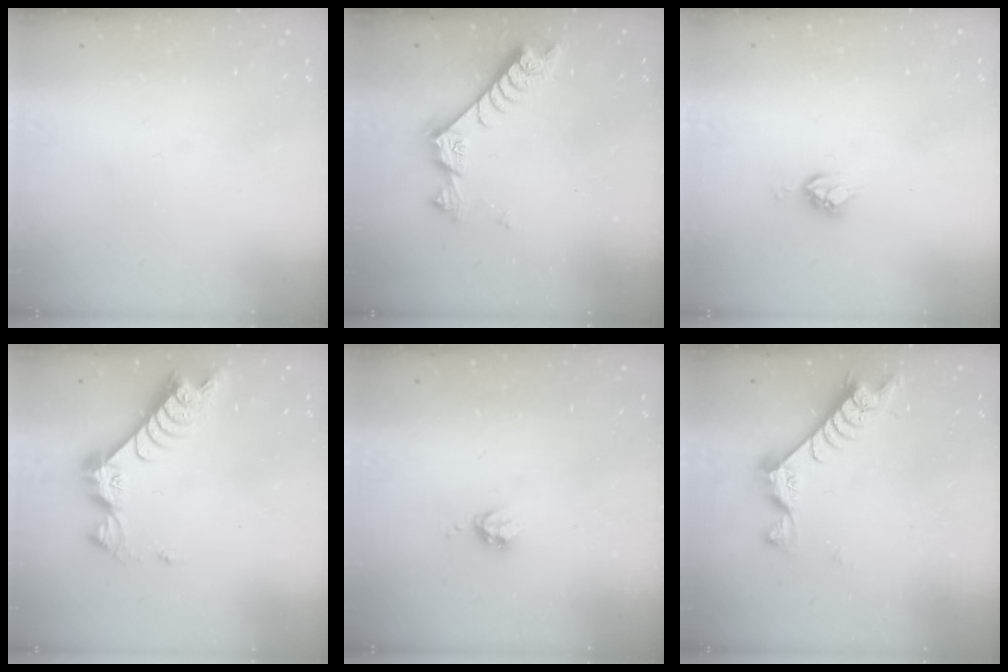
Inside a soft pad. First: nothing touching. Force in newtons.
{"total": 7.6, "press": 7.5, "slide": 1.0}
{"total": 5.4, "press": 5.4, "slide": 0.1}
{"total": 9.7, "press": 9.7, "slide": 0.8}
{"total": 3.8, "press": 3.8, "slide": 0.4}
{"total": 7.2, "press": 7.2, "slide": 1.0}